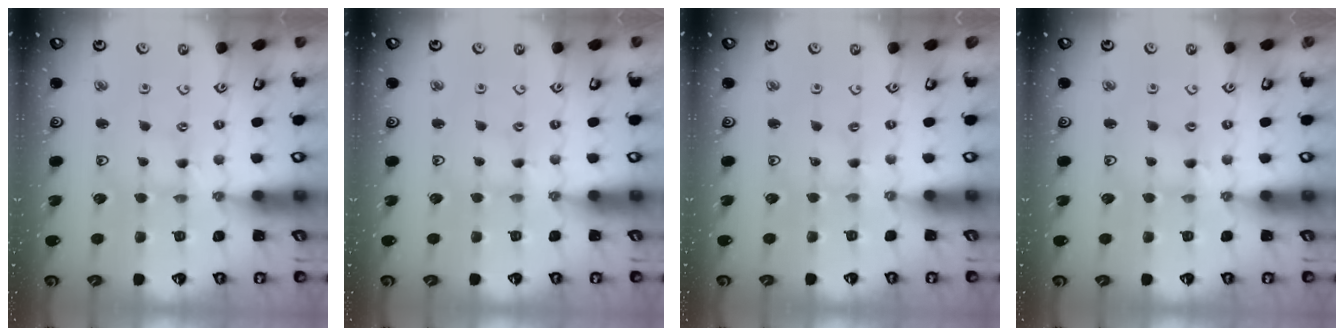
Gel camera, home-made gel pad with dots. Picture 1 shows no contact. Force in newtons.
{"total": 1.1, "press": 1.1, "slide": 0.2}
{"total": 0.0}
{"total": 1.8, "press": 1.8, "slide": 0.2}